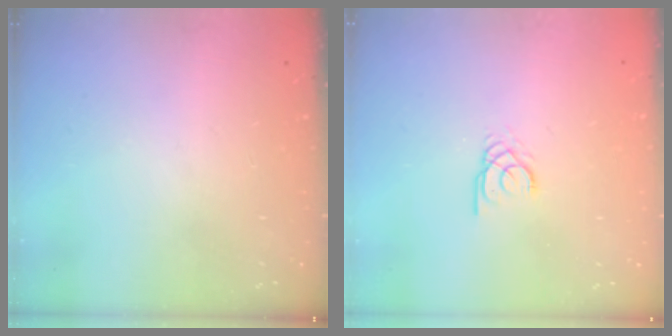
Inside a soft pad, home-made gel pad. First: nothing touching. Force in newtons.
{"total": 1.8, "press": 1.8, "slide": 0.2}